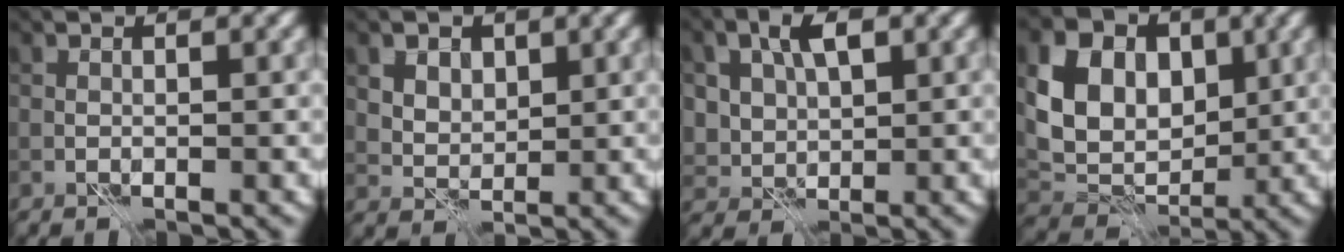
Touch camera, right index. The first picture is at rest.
{"total": 4.6, "force": [2.5, 3.2, 2.3], "torque": [-0.057, 0.008, 0.045]}
{"total": 4.8, "force": [1.7, 3.2, 3.1], "torque": [-0.063, 0.004, 0.025]}
{"total": 8.0, "force": [2.6, 5.9, 4.8], "torque": [-0.098, -0.005, 0.035]}